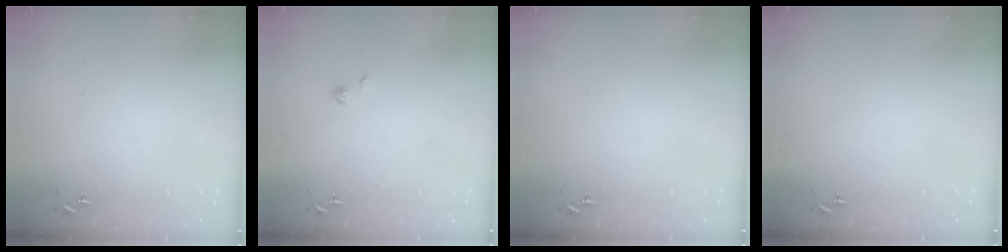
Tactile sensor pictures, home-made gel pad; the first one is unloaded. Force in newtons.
{"total": 2.2, "press": 2.2, "slide": 0.3}
{"total": 0.0}
{"total": 0.0}